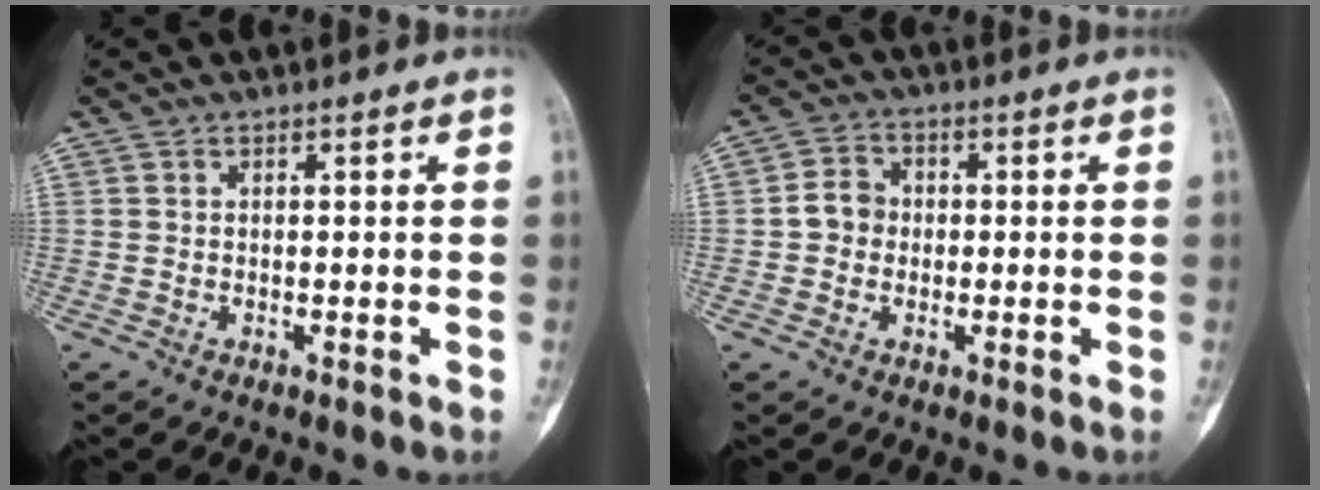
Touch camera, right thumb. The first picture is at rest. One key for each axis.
{"total": 4.5, "fx": -0.4, "fy": 4.0, "fz": 2.1, "tx": -0.023, "ty": 0.014, "tz": -0.014}